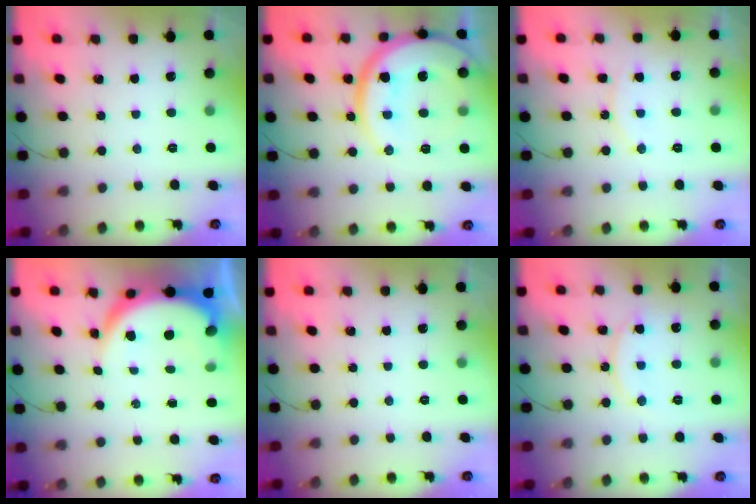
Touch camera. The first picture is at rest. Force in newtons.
{"total": 21.4, "press": 21.3, "slide": 2.0}
{"total": 7.5, "press": 7.5, "slide": 0.5}
{"total": 8.3, "press": 8.2, "slide": 1.0}
{"total": 0.0}
{"total": 10.6, "press": 10.6, "slide": 0.8}